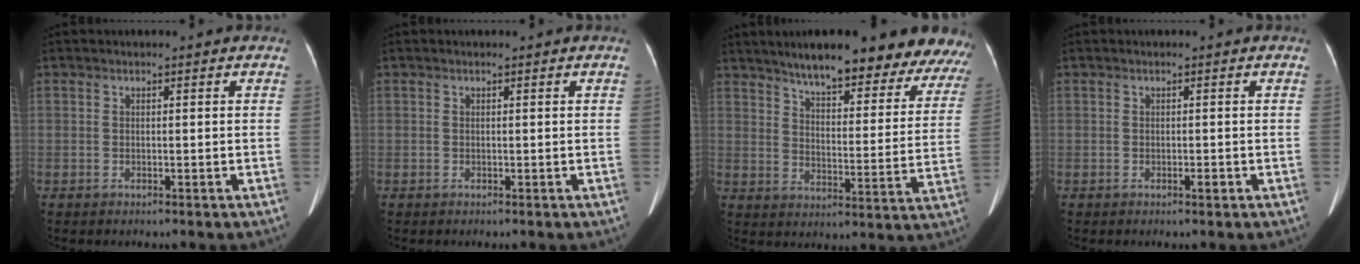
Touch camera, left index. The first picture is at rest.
{"total": 0.0}
{"total": 24.4, "force": [21.5, 4.5, 10.5], "torque": [-0.124, -0.039, 0.257]}
{"total": 0.8, "force": [-0.4, 0.2, 0.6], "torque": [-0.011, 0.000, -0.004]}